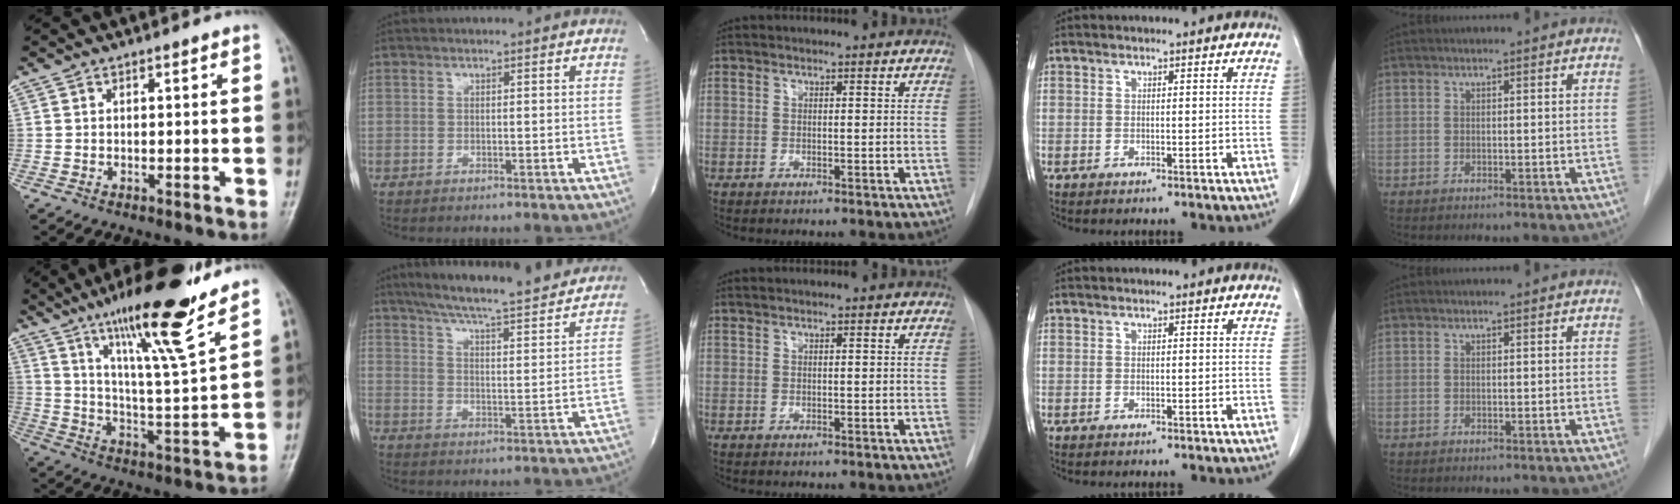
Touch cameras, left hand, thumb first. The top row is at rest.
{"thumb": {"total": 18.8, "force": [13.0, 2.0, 13.4], "torque": [-0.206, -0.069, 0.217]}, "index": {"total": 23.9, "force": [21.3, 2.5, 10.6], "torque": [-0.169, -0.032, 0.276]}}